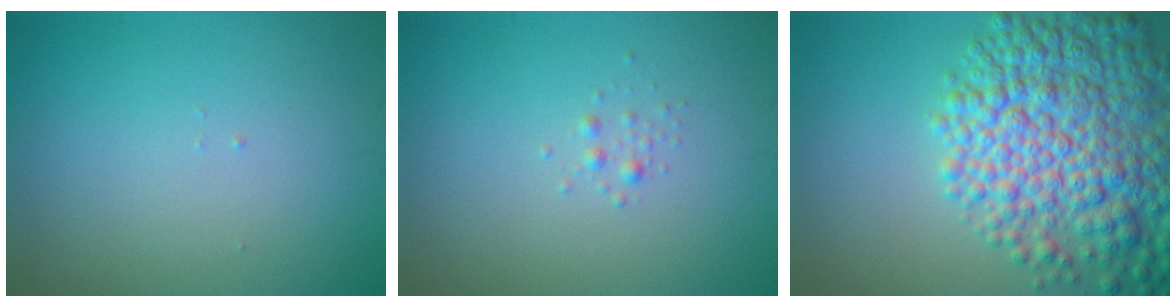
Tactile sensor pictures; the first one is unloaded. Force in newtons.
{"total": 0.7, "press": 0.7, "slide": 0.0}
{"total": 9.8, "press": 9.8, "slide": 0.4}